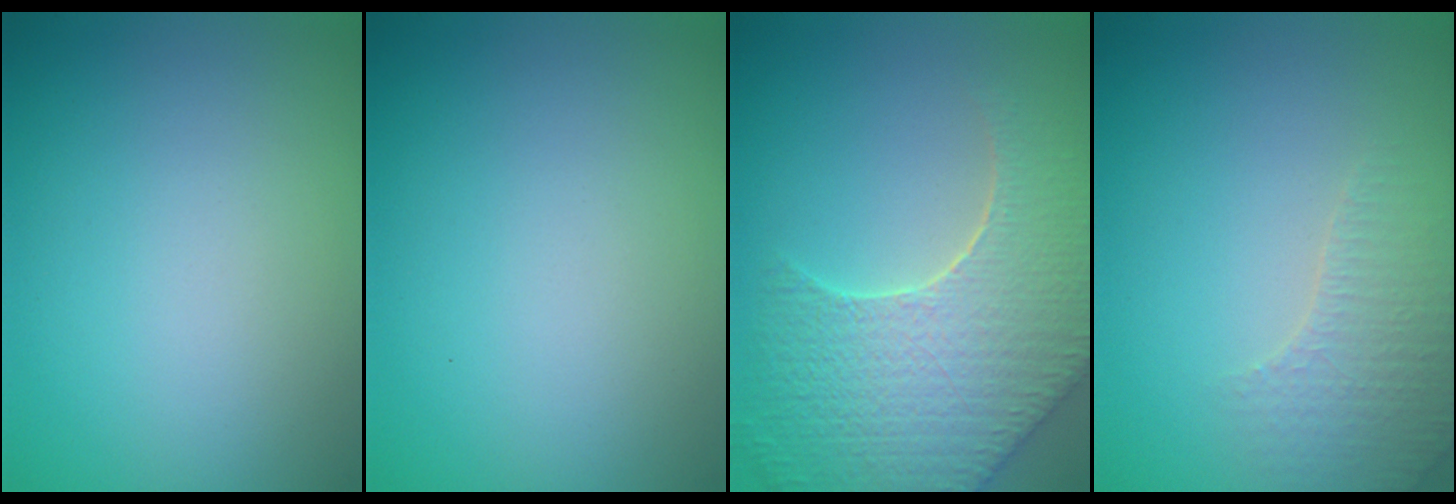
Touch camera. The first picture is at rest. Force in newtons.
{"total": 0.0}
{"total": 9.2, "press": 6.4, "slide": 6.6}
{"total": 2.6, "press": 2.5, "slide": 0.5}